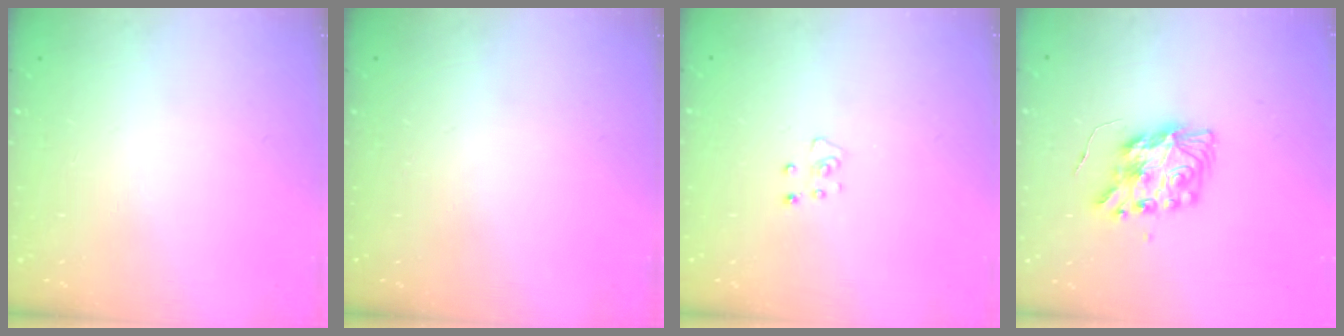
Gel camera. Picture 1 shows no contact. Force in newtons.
{"total": 0.0}
{"total": 2.8, "press": 2.8, "slide": 0.2}
{"total": 9.8, "press": 9.8, "slide": 0.9}